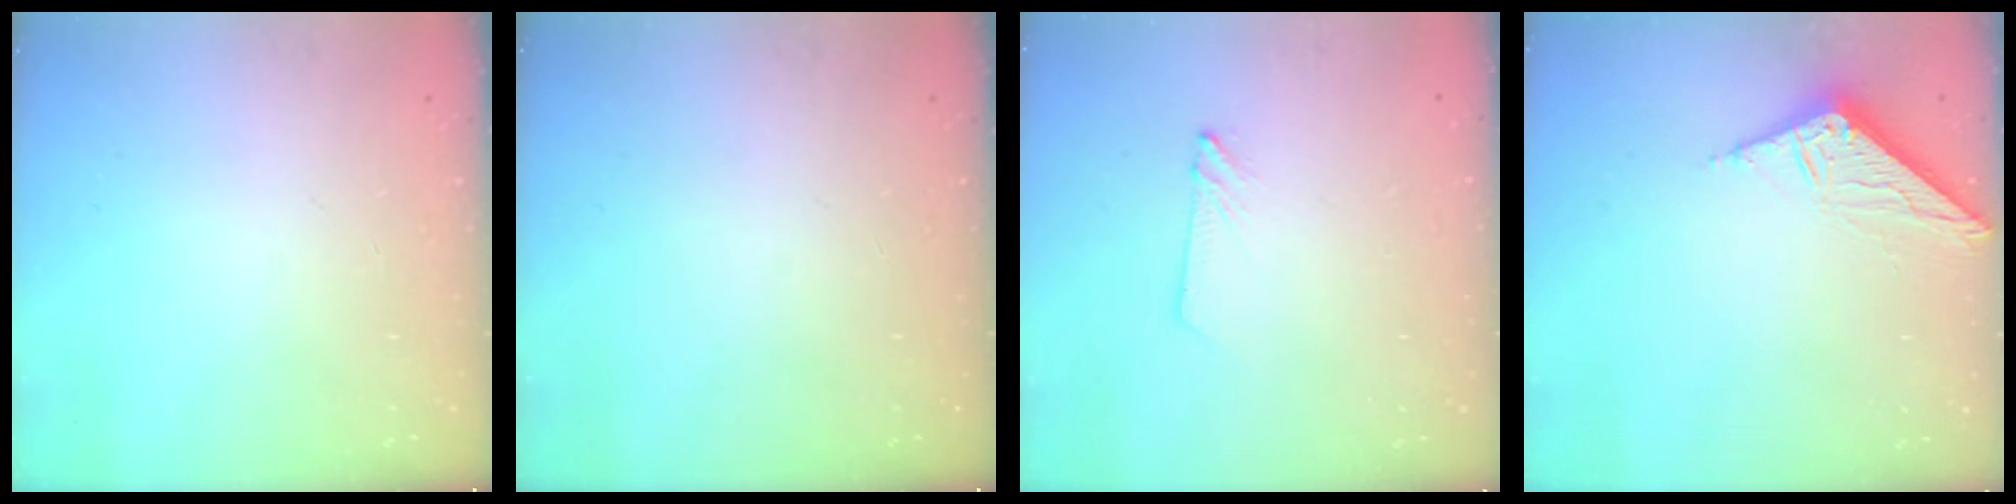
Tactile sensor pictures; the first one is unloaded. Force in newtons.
{"total": 0.0}
{"total": 2.4, "press": 2.4, "slide": 0.2}
{"total": 8.3, "press": 8.3, "slide": 0.5}